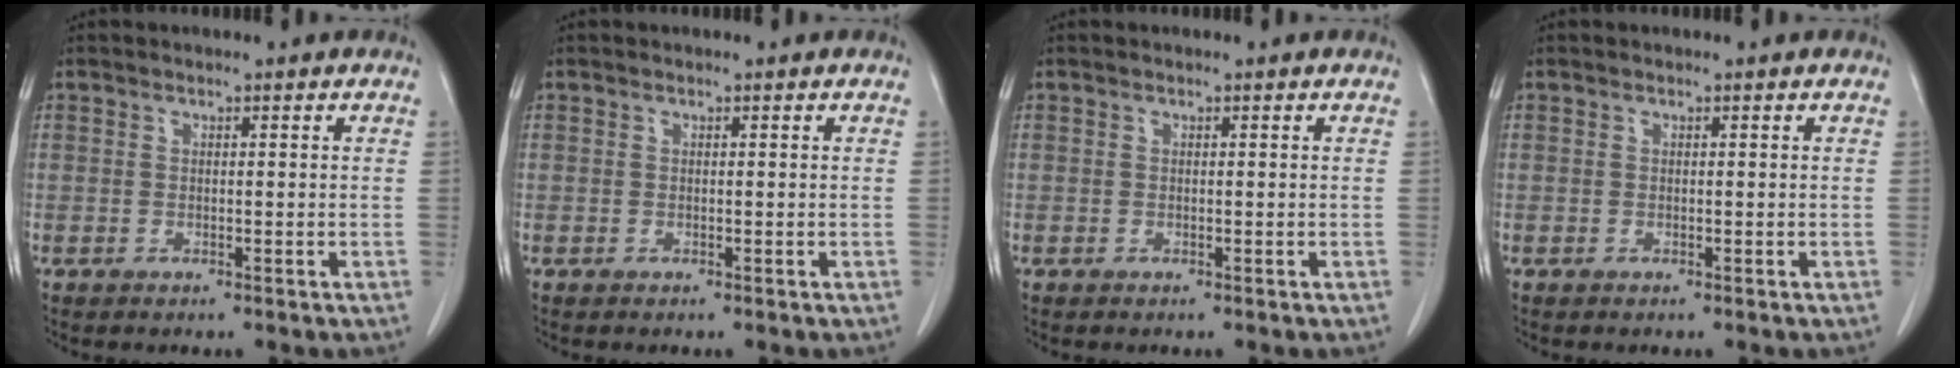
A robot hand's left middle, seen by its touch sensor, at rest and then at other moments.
{"total": 0.0}
{"total": 0.0}
{"total": 0.0}